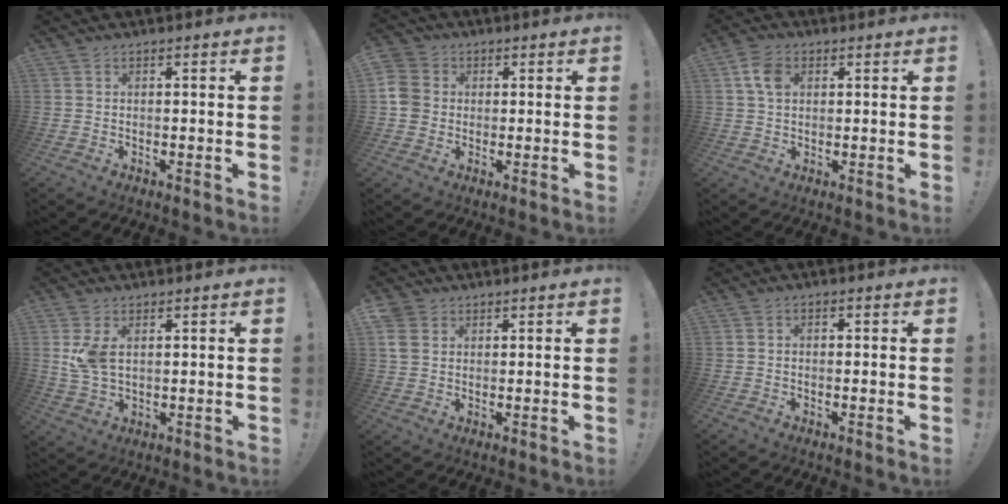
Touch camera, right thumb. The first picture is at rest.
{"total": 6.7, "force": [0.2, 6.1, 2.8], "torque": [-0.055, 0.004, 0.002]}
{"total": 6.8, "force": [1.9, 4.9, 4.3], "torque": [-0.083, 0.009, 0.038]}
{"total": 6.0, "force": [1.8, 3.6, 4.5], "torque": [-0.072, -0.006, 0.032]}
{"total": 4.8, "force": [1.9, 3.9, 2.0], "torque": [-0.044, -0.001, 0.038]}
{"total": 1.2, "force": [-0.8, 0.6, 0.6], "torque": [-0.012, 0.005, -0.015]}